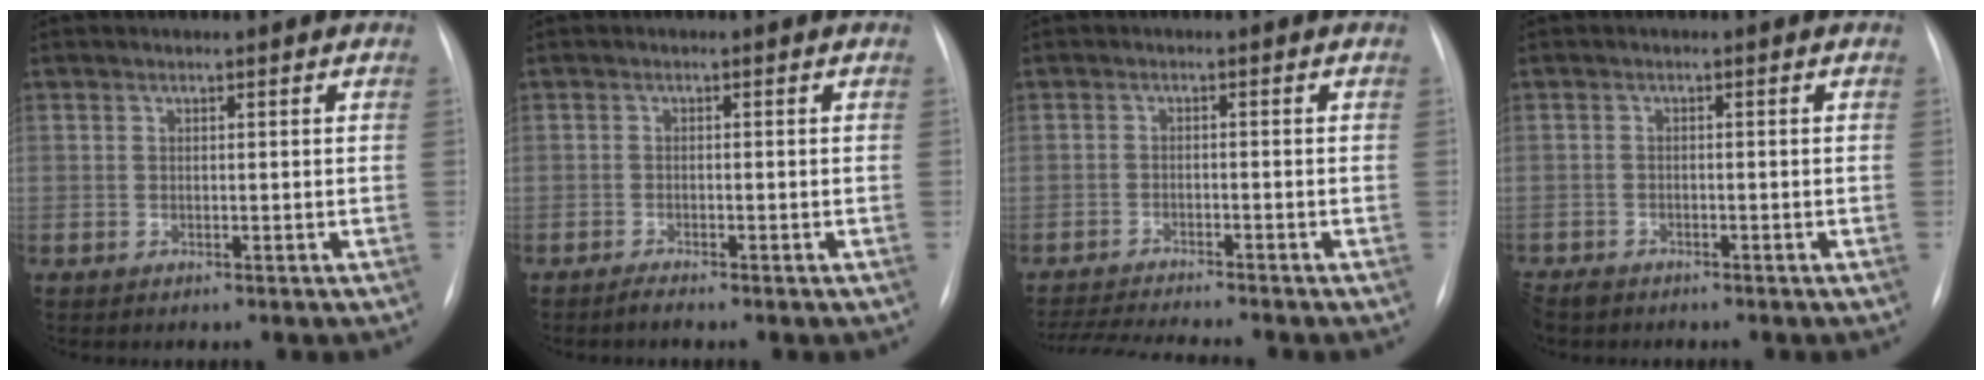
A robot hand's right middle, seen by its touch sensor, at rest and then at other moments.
{"total": 1.0, "force": [-0.8, -0.1, 0.5], "torque": [-0.012, -0.002, -0.016]}
{"total": 8.7, "force": [-8.0, -0.6, 3.3], "torque": [-0.052, -0.014, -0.132]}
{"total": 3.2, "force": [-2.7, 1.5, 0.6], "torque": [-0.009, -0.004, -0.046]}